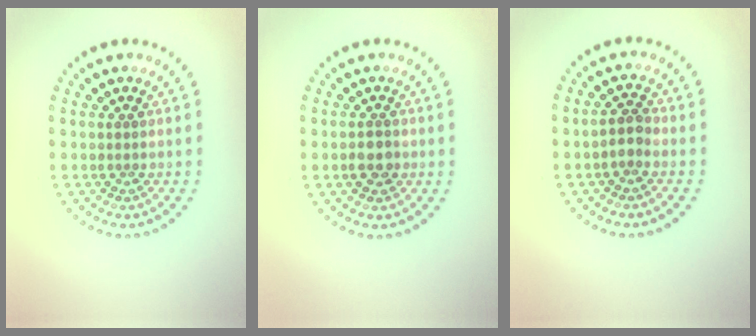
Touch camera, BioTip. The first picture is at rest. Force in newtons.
{"total": 1.9, "press": 1.8, "slide": 0.5}
{"total": 1.6, "press": 1.4, "slide": 0.8}